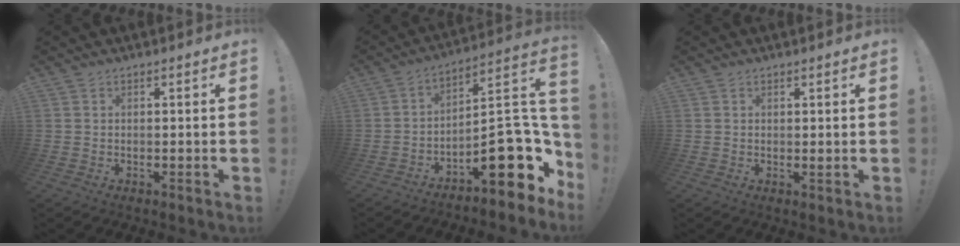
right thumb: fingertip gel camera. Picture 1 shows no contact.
{"total": 22.1, "force": [-7.4, 9.1, 18.8], "torque": [-0.245, 0.027, -0.110]}
{"total": 0.5, "force": [0.2, 0.1, 0.5], "torque": [-0.001, -0.003, 0.002]}